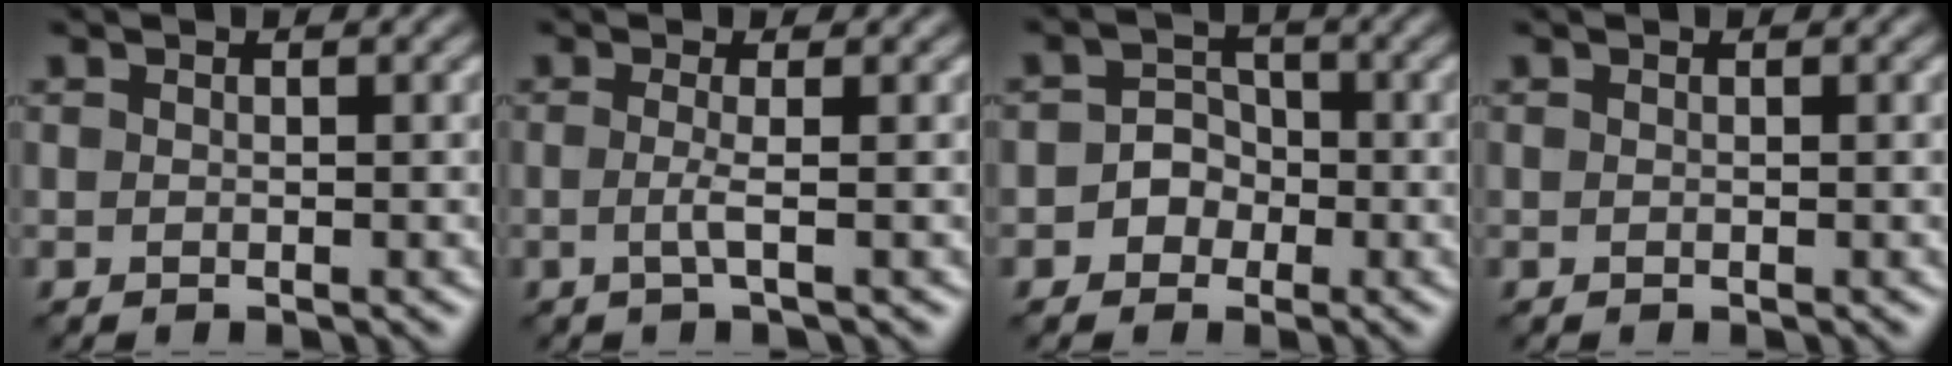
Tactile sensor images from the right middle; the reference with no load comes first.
{"total": 1.7, "force": [-0.2, 0.4, 1.6], "torque": [-0.031, -0.005, -0.009]}
{"total": 2.5, "force": [-0.7, 2.3, 0.8], "torque": [0.014, 0.004, -0.024]}
{"total": 0.0}